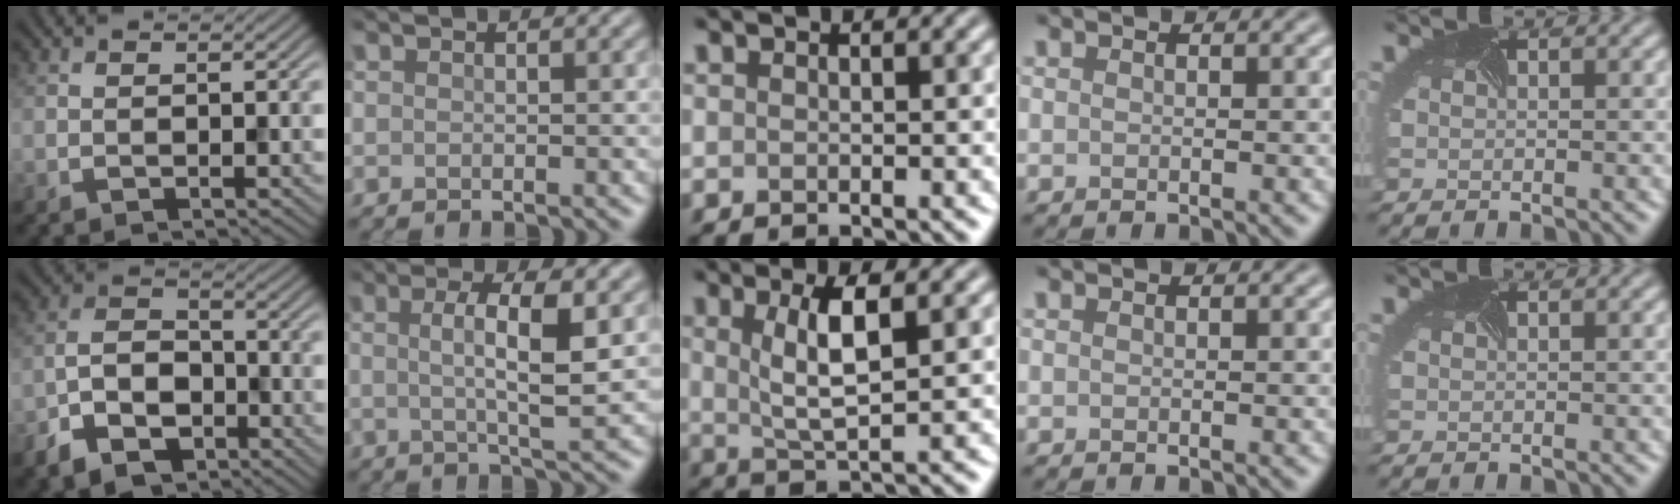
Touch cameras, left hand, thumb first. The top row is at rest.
{"thumb": {"total": 7.3, "force": [-4.3, 4.4, 4.0], "torque": [-0.086, -0.006, -0.092]}, "index": {"total": 5.3, "force": [0.3, 1.2, 5.2], "torque": [-0.085, 0.002, 0.002]}, "middle": {"total": 4.5, "force": [1.3, 1.2, 4.1], "torque": [-0.082, -0.001, 0.026]}}